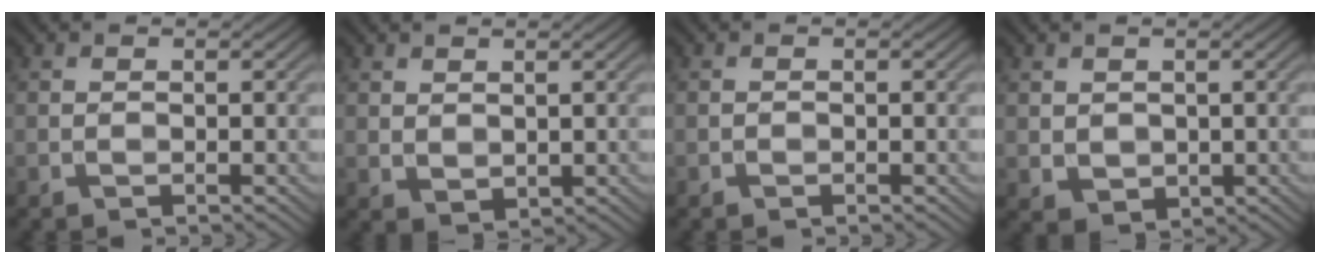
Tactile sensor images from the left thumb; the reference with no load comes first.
{"total": 1.9, "force": [1.1, 1.2, 1.0], "torque": [-0.025, -0.007, 0.028]}
{"total": 0.0}
{"total": 2.7, "force": [0.8, 2.2, 1.2], "torque": [-0.043, -0.009, 0.022]}